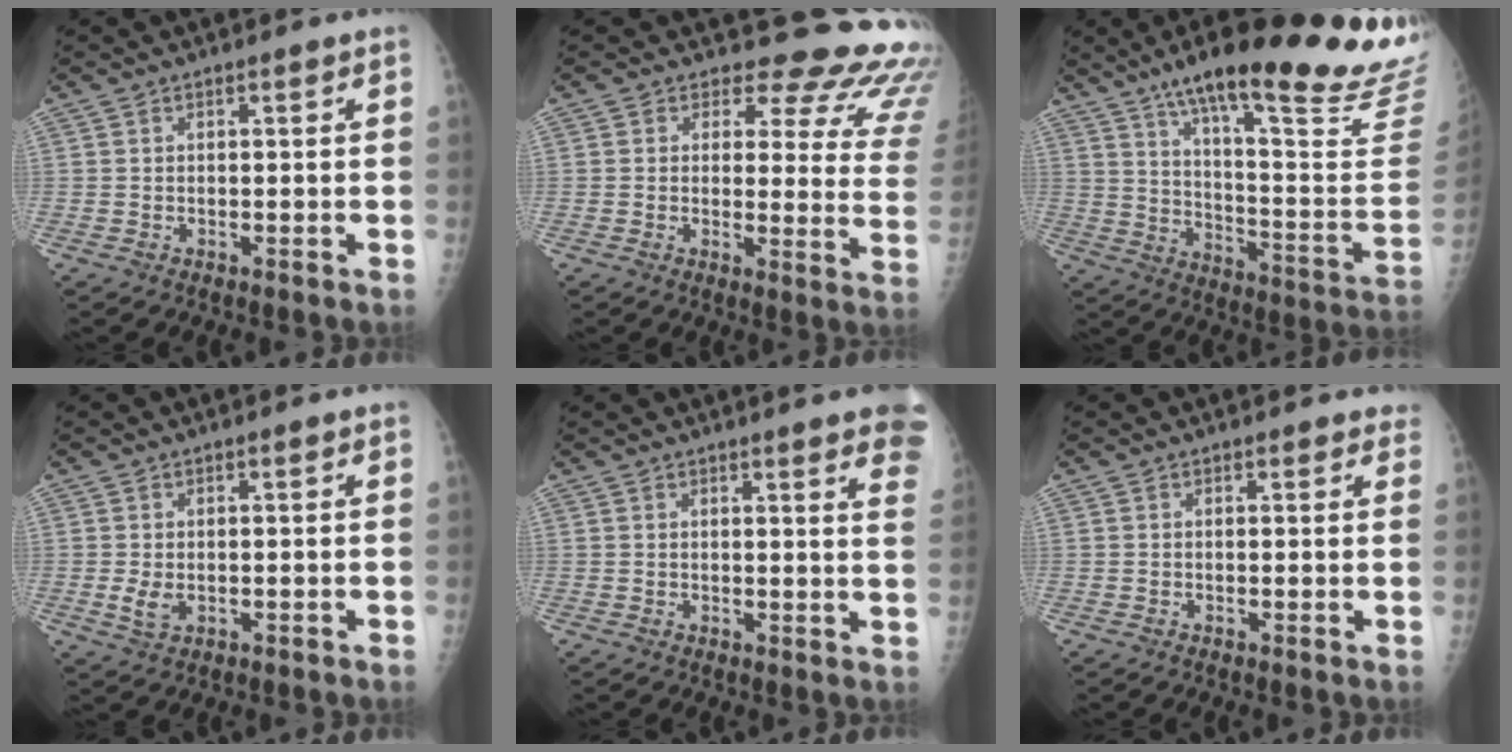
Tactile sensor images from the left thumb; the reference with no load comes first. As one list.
[{"total": 17.7, "force": [14.9, 7.7, 5.9], "torque": [-0.020, -0.114, 0.137]}, {"total": 33.0, "force": [23.5, 5.1, 22.6], "torque": [-0.252, -0.109, 0.325]}, {"total": 2.8, "force": [0.1, 1.7, 2.2], "torque": [-0.045, -0.008, 0.007]}, {"total": 12.3, "force": [9.2, 1.9, 8.0], "torque": [-0.074, -0.032, 0.087]}, {"total": 3.0, "force": [2.8, 1.1, 0.5], "torque": [0.019, -0.008, 0.018]}]